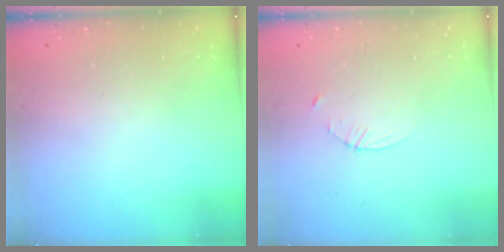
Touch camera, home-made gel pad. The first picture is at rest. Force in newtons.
{"total": 2.3, "press": 2.3, "slide": 0.3}